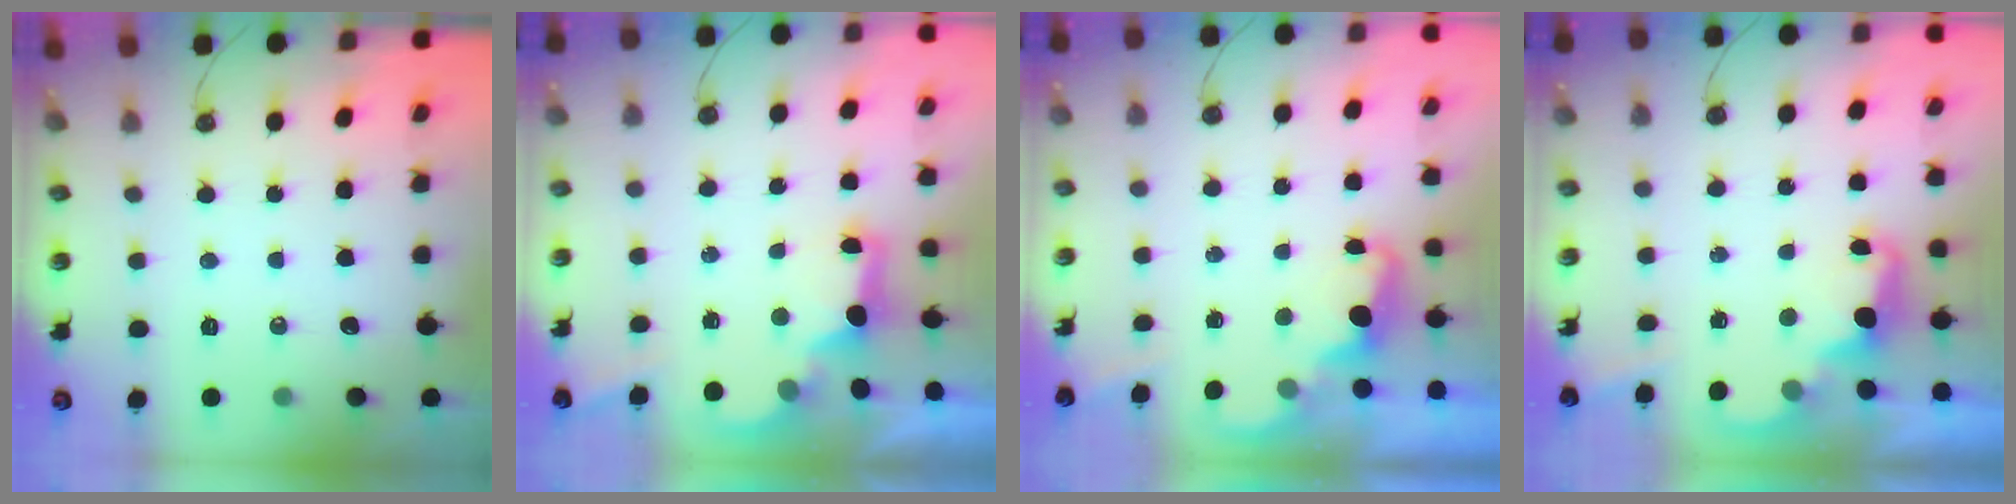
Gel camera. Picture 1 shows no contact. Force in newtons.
{"total": 2.9, "press": 2.8, "slide": 0.9}
{"total": 2.1, "press": 2.0, "slide": 0.6}
{"total": 2.3, "press": 2.3, "slide": 0.5}